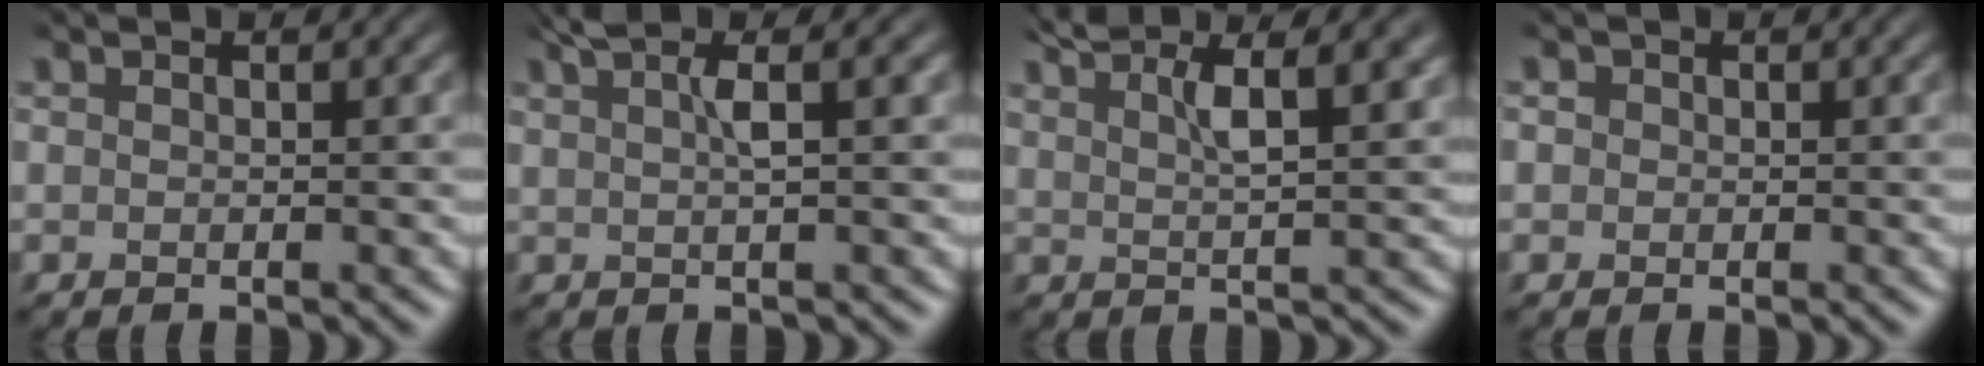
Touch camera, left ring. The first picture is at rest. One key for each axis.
{"total": 3.6, "fx": 1.7, "fy": 0.7, "fz": 3.1, "tx": -0.045, "ty": 0.007, "tz": 0.029}
{"total": 5.0, "fx": 3.0, "fy": 1.2, "fz": 3.8, "tx": -0.058, "ty": 0.009, "tz": 0.051}
{"total": 0.6, "fx": 0.1, "fy": 0.6, "fz": 0.1, "tx": 0.002, "ty": -0.001, "tz": -0.001}